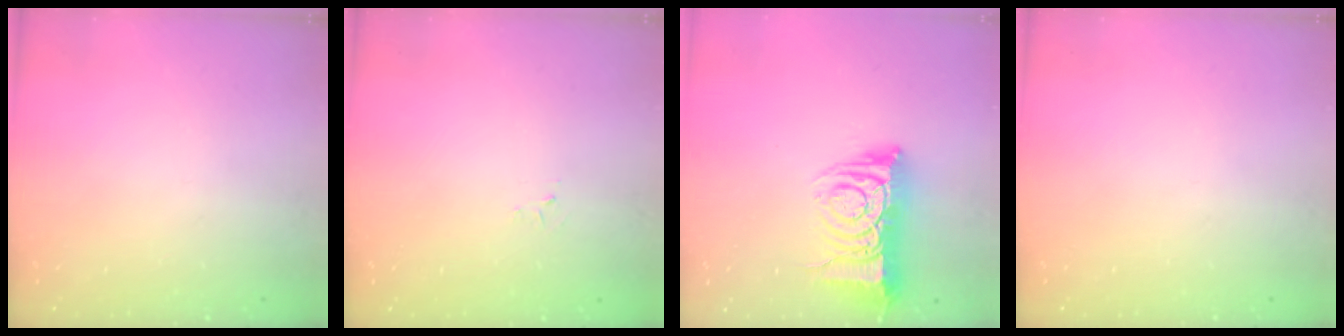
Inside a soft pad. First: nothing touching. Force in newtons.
{"total": 2.6, "press": 2.6, "slide": 0.4}
{"total": 11.7, "press": 11.6, "slide": 1.0}
{"total": 0.0}